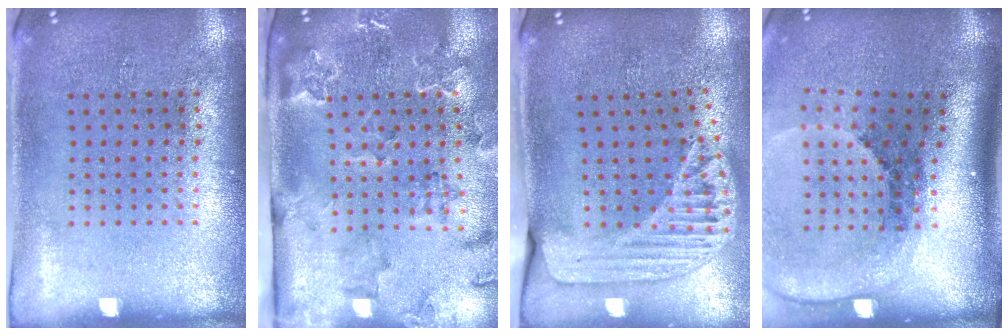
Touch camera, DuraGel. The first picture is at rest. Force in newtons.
{"total": 2.3, "press": 2.3, "slide": 0.2}
{"total": 1.8, "press": 1.6, "slide": 0.9}
{"total": 2.8, "press": 1.8, "slide": 2.1}